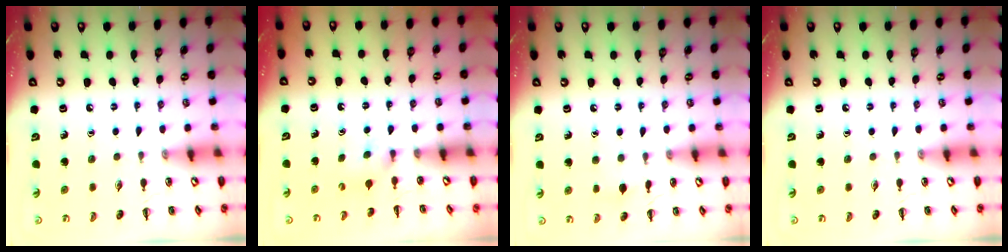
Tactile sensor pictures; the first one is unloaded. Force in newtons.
{"total": 2.5, "press": 2.4, "slide": 0.9}
{"total": 5.6, "press": 5.3, "slide": 1.8}
{"total": 0.0}